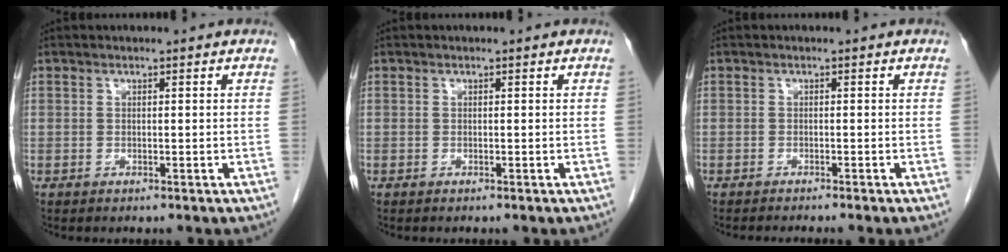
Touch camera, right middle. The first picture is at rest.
{"total": 0.0}
{"total": 3.2, "force": [-2.8, -0.6, 1.4], "torque": [-0.010, 0.003, -0.039]}